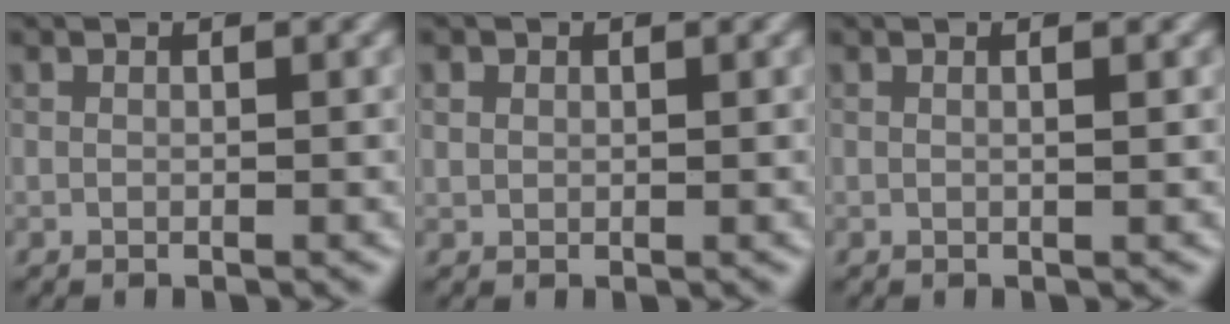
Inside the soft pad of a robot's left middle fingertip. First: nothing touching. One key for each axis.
{"total": 0.7, "fx": 0.4, "fy": 0.5, "fz": 0.1, "tx": -0.006, "ty": -0.001, "tz": 0.013}
{"total": 1.2, "fx": 0.3, "fy": 0.6, "fz": 1.1, "tx": -0.001, "ty": 0.006, "tz": -0.012}